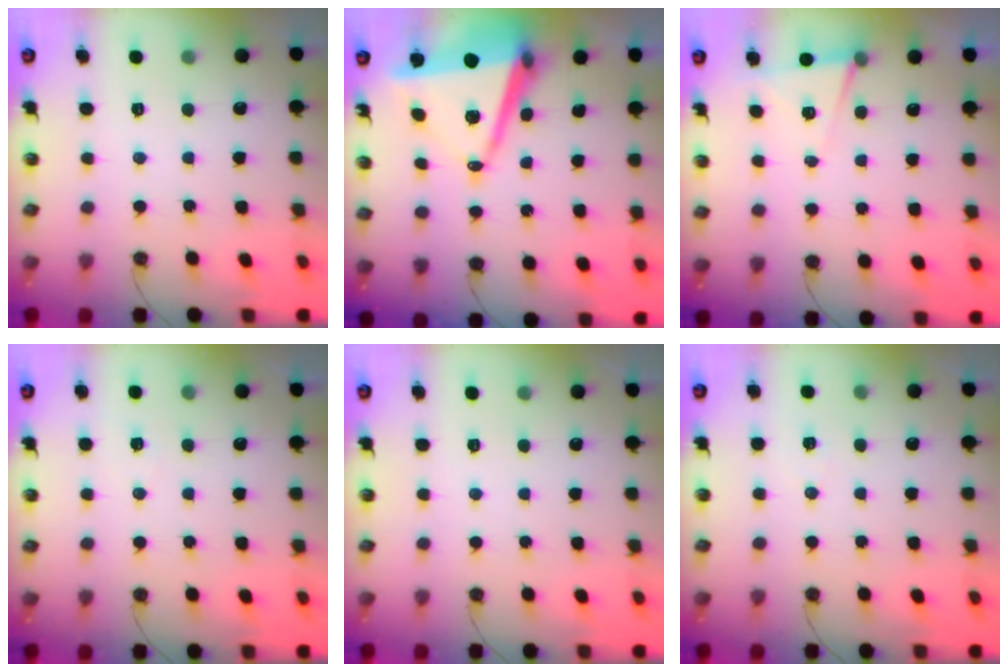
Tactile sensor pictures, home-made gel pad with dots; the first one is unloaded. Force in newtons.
{"total": 11.7, "press": 11.0, "slide": 4.0}
{"total": 5.9, "press": 4.0, "slide": 4.4}
{"total": 4.5, "press": 4.1, "slide": 1.8}
{"total": 0.0}
{"total": 6.2, "press": 4.3, "slide": 4.4}